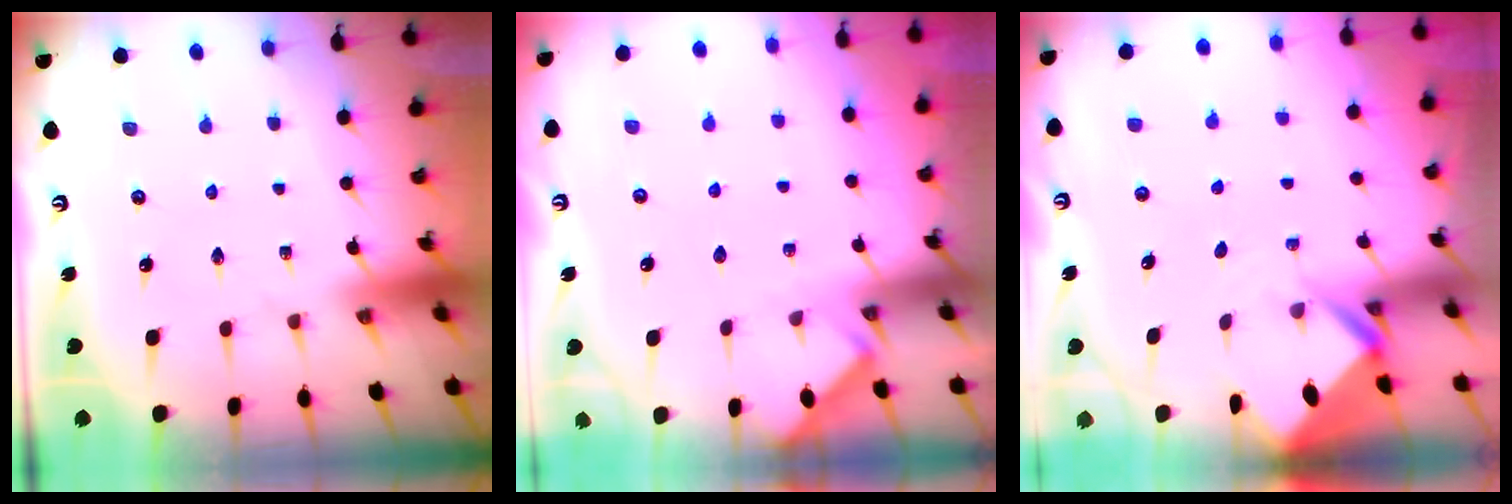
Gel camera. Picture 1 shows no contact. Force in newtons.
{"total": 2.3, "press": 2.3, "slide": 0.3}
{"total": 3.1, "press": 3.1, "slide": 0.2}